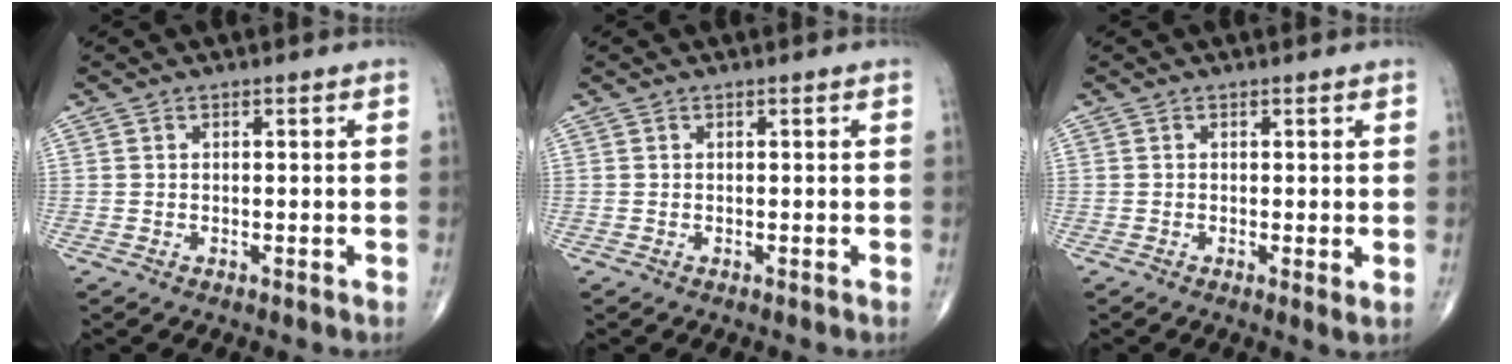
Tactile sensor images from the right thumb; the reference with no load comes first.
{"total": 0.0}
{"total": 1.6, "force": [0.0, 0.3, 1.5], "torque": [-0.028, -0.007, -0.005]}